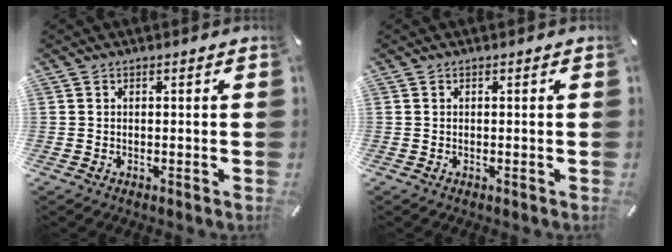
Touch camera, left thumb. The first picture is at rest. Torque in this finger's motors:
{"motor_torque": [-0.05, 0.05, 0.04, 0.04, 0.00]}